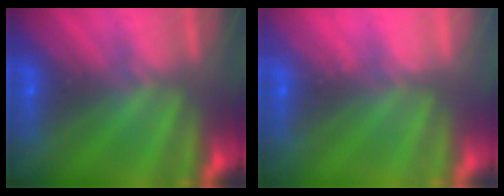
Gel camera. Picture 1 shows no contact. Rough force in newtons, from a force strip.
{"total": 2.4}